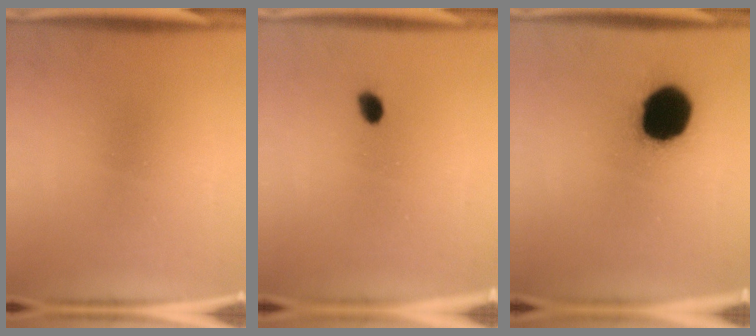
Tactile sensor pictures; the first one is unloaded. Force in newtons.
{"total": 1.5}
{"total": 20.1}